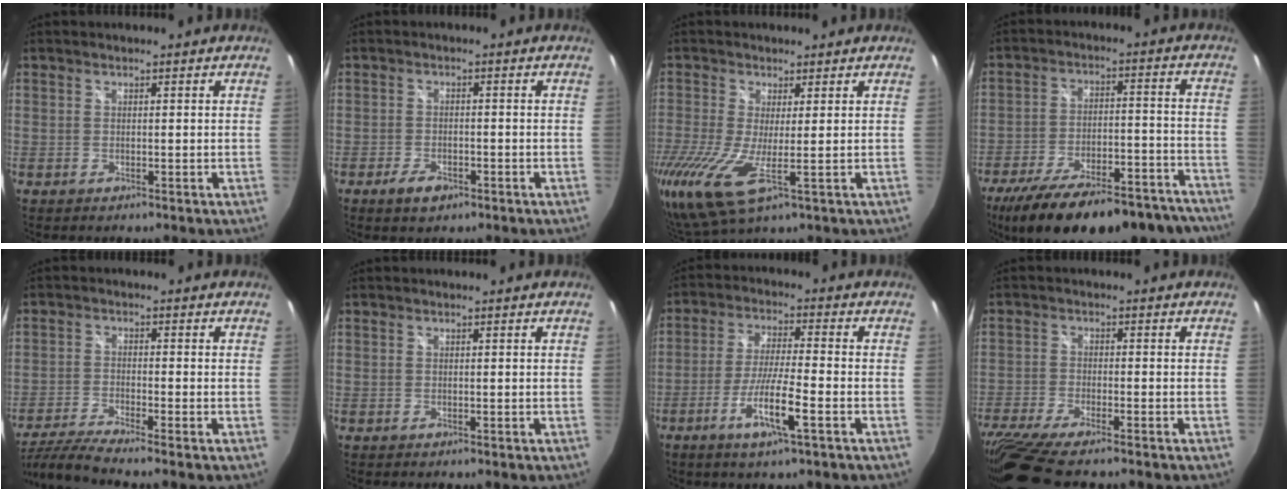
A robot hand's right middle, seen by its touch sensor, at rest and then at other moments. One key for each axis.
{"total": 4.0, "fx": -2.5, "fy": 1.9, "fz": 2.4, "tx": -0.059, "ty": -0.007, "tz": -0.045}
{"total": 9.2, "fx": -1.7, "fy": 2.3, "fz": 8.8, "tx": -0.188, "ty": -0.027, "tz": -0.036}
{"total": 27.9, "fx": -22.9, "fy": 8.3, "fz": 13.5, "tx": -0.237, "ty": -0.021, "tz": -0.314}
{"total": 7.9, "fx": -6.8, "fy": -0.6, "fz": 4.0, "tx": -0.100, "ty": -0.025, "tz": -0.128}
{"total": 0.0}
{"total": 9.0, "fx": -4.2, "fy": 0.5, "fz": 7.9, "tx": -0.159, "ty": -0.010, "tz": -0.078}
{"total": 12.7, "fx": -10.4, "fy": 1.8, "fz": 7.0, "tx": -0.163, "ty": -0.049, "tz": -0.188}